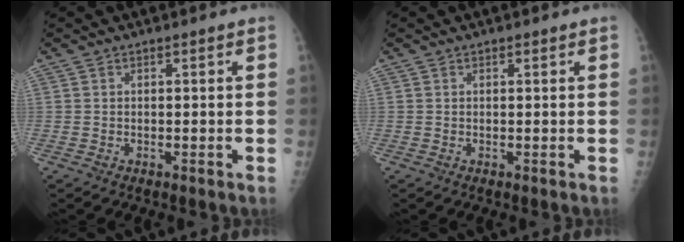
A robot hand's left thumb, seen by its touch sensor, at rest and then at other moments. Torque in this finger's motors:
{"motor_torque": [-0.27, -0.31, -0.23, 0.03, -0.02]}